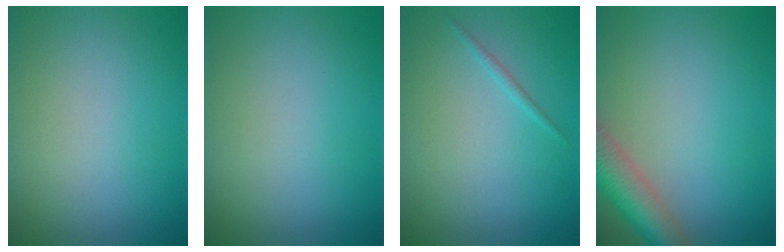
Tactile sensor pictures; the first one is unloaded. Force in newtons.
{"total": 0.0}
{"total": 0.7, "press": 0.7, "slide": 0.1}
{"total": 5.4, "press": 5.4, "slide": 0.5}